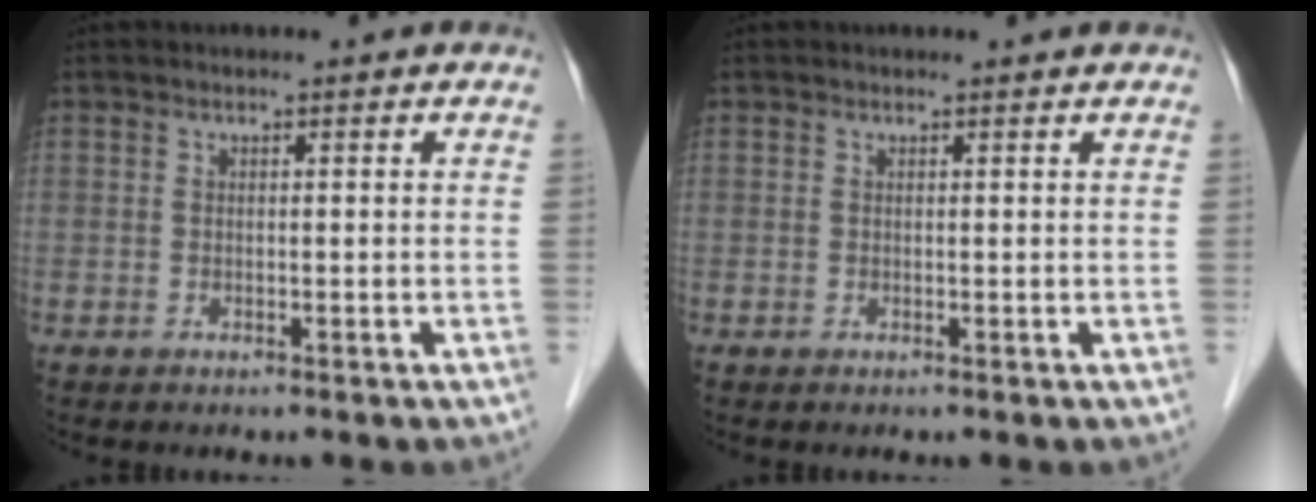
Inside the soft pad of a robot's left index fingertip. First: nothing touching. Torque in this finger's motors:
{"motor_torque": [0.16, -0.08, -0.04, 0.01]}